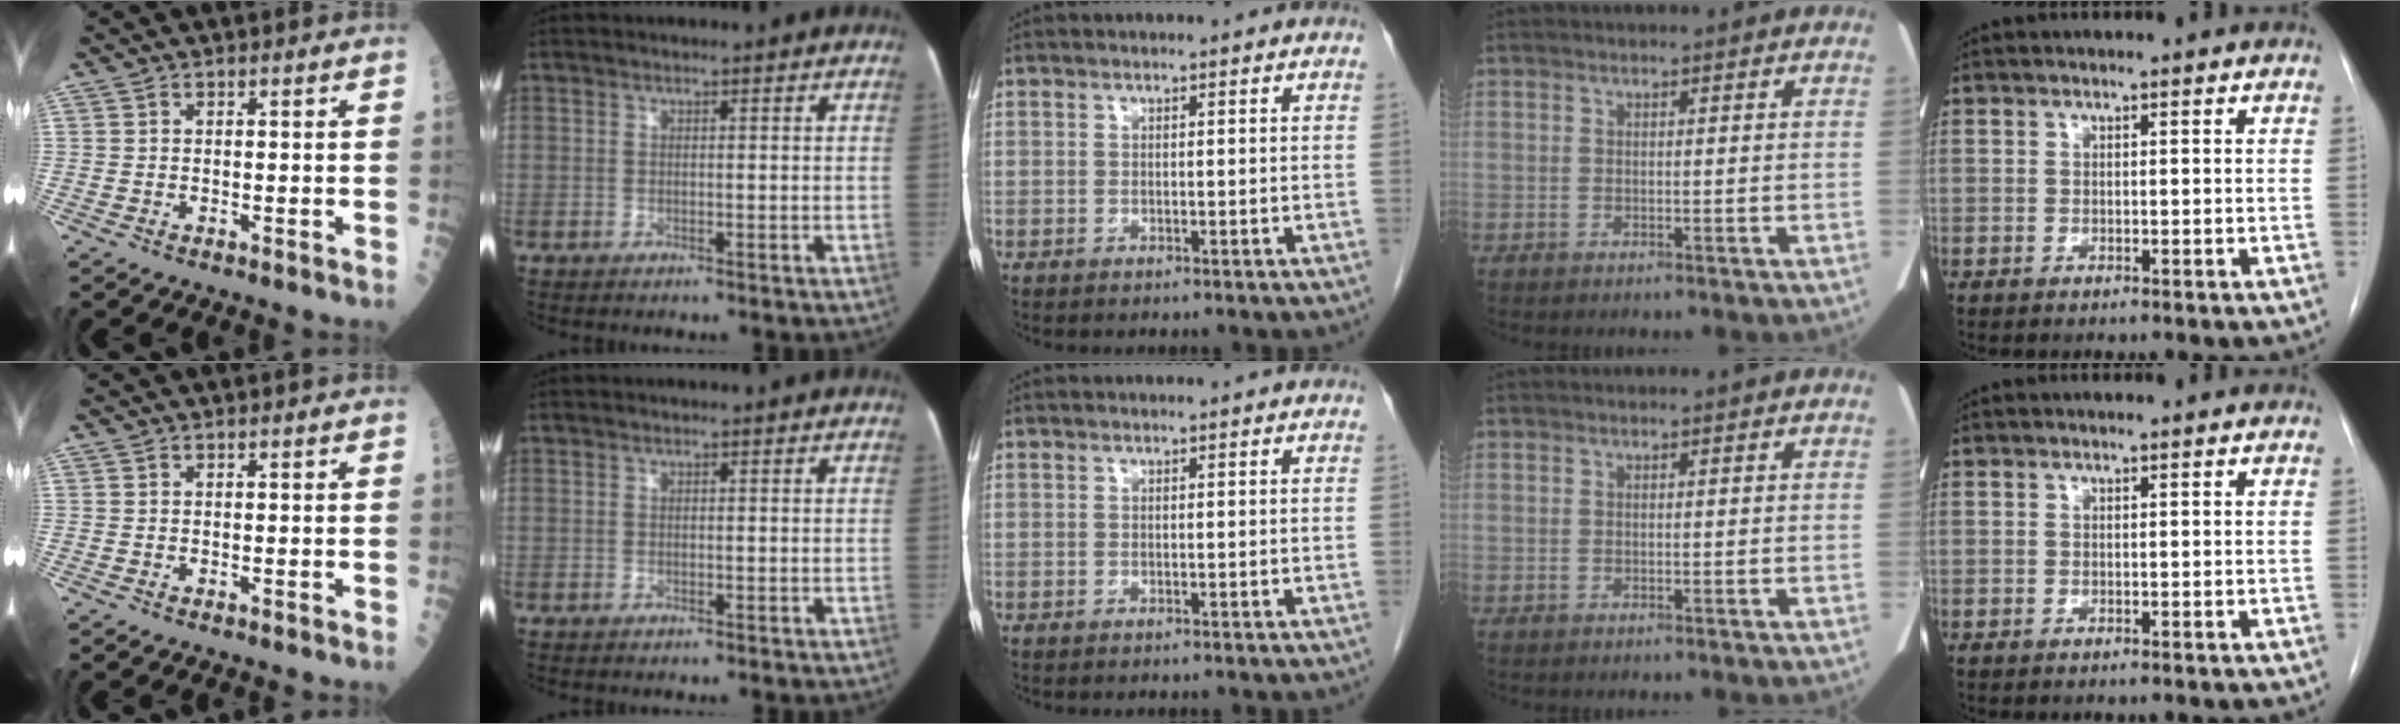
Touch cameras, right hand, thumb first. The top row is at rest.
{}